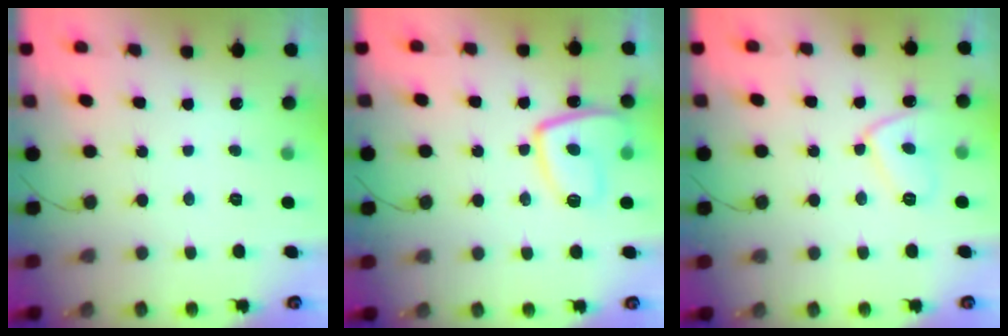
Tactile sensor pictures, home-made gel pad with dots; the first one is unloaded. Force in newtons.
{"total": 10.8, "press": 10.7, "slide": 1.2}
{"total": 8.7, "press": 8.7, "slide": 0.8}